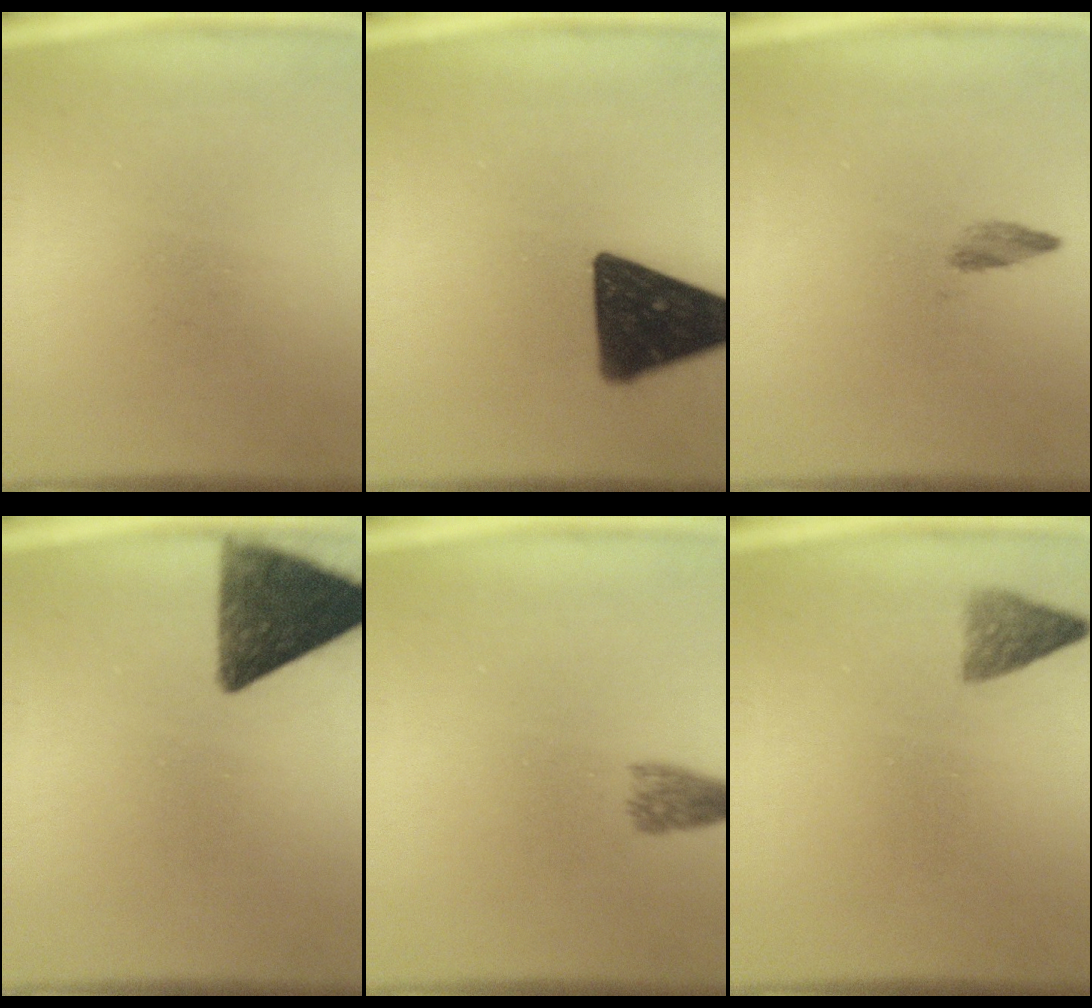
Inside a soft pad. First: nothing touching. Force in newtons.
{"total": 17.4}
{"total": 1.4}
{"total": 12.2}
{"total": 2.7}
{"total": 2.6}